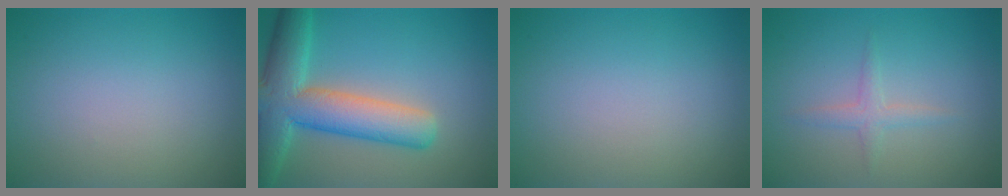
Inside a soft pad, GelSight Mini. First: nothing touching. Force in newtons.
{"total": 8.6, "press": 8.6, "slide": 0.6}
{"total": 0.0}
{"total": 1.9, "press": 1.9, "slide": 0.1}